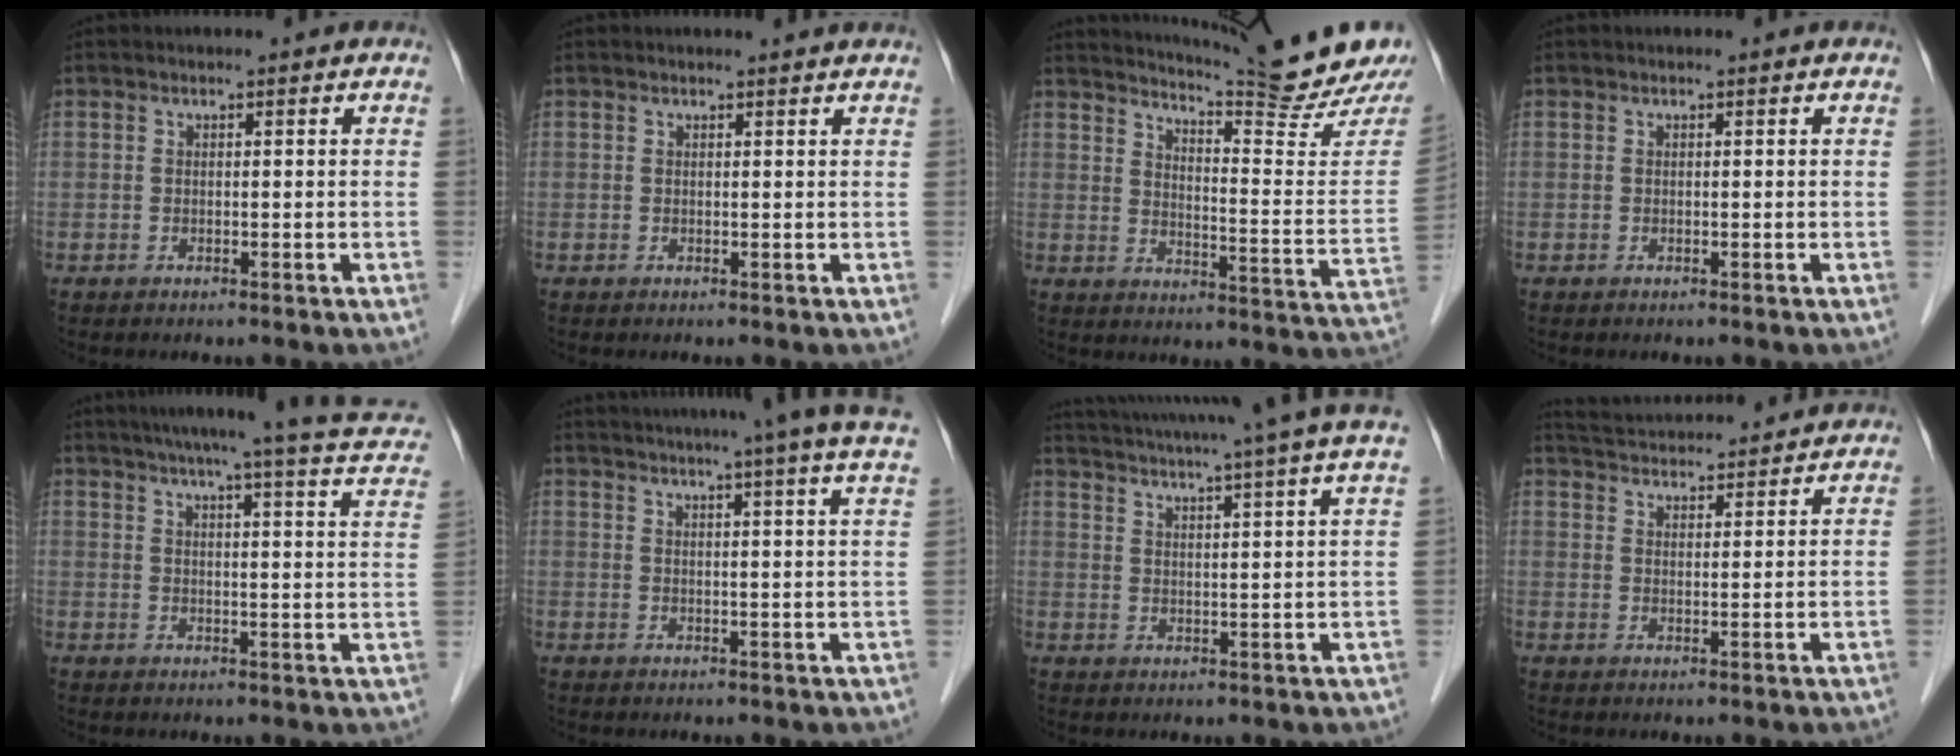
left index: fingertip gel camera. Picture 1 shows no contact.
{"total": 1.6, "force": [1.5, -0.1, 0.2], "torque": [-0.011, 0.001, 0.015]}
{"total": 18.3, "force": [17.1, -1.5, 6.5], "torque": [-0.107, -0.105, 0.214]}
{"total": 0.0}
{"total": 20.5, "force": [16.8, 1.5, 11.7], "torque": [-0.162, 0.000, 0.191]}
{"total": 23.0, "force": [19.9, -1.1, 11.4], "torque": [-0.181, -0.021, 0.242]}
{"total": 23.5, "force": [20.7, -1.6, 10.9], "torque": [-0.187, -0.021, 0.268]}
{"total": 14.4, "force": [13.7, 1.6, 4.1], "torque": [-0.077, 0.037, 0.199]}